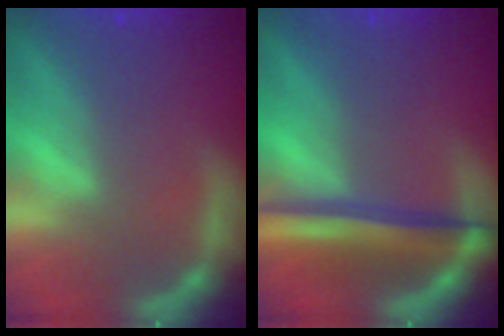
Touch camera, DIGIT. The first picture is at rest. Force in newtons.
{"total": 6.5}